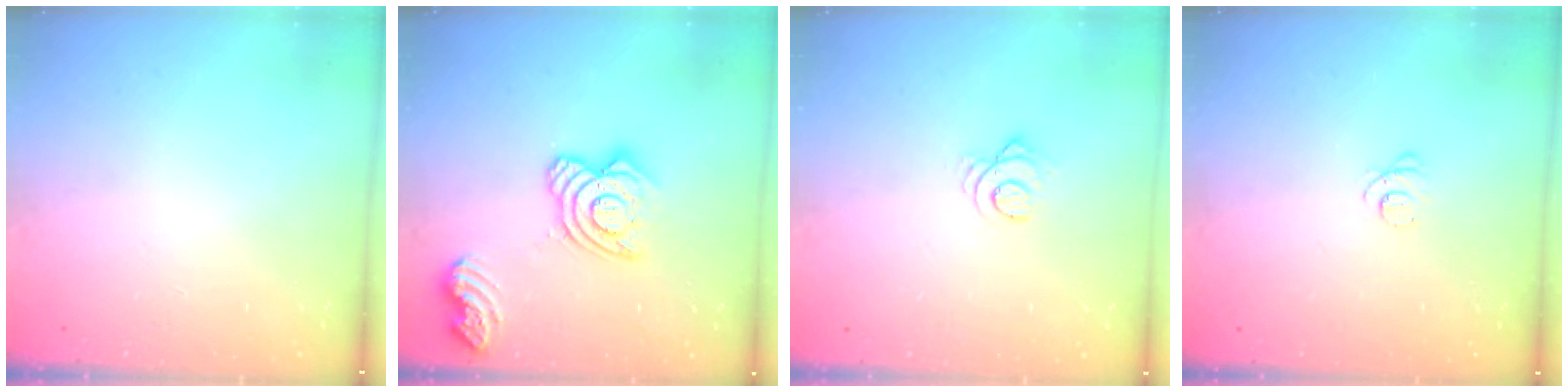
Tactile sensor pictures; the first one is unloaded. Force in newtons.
{"total": 16.1, "press": 16.1, "slide": 1.5}
{"total": 3.4, "press": 3.3, "slide": 0.4}
{"total": 2.4, "press": 2.3, "slide": 0.3}